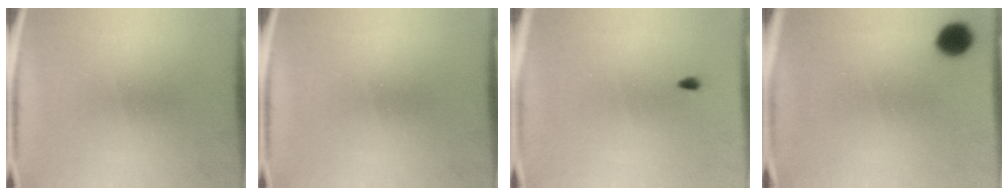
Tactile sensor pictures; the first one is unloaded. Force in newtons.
{"total": 0.0}
{"total": 0.6}
{"total": 7.3}